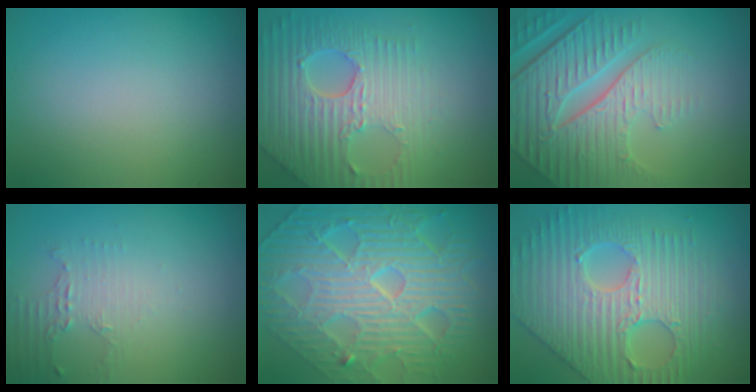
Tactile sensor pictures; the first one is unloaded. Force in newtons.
{"total": 7.6, "press": 5.5, "slide": 5.3}
{"total": 7.9, "press": 5.8, "slide": 5.3}
{"total": 2.0, "press": 1.5, "slide": 1.3}
{"total": 11.6, "press": 7.6, "slide": 8.8}
{"total": 7.3, "press": 6.1, "slide": 4.0}